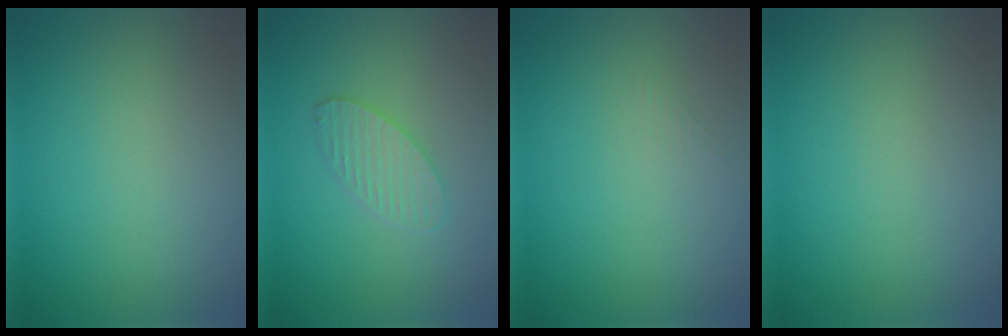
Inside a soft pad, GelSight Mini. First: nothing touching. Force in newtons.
{"total": 2.3, "press": 2.3, "slide": 0.2}
{"total": 0.6, "press": 0.6, "slide": 0.0}
{"total": 0.0}